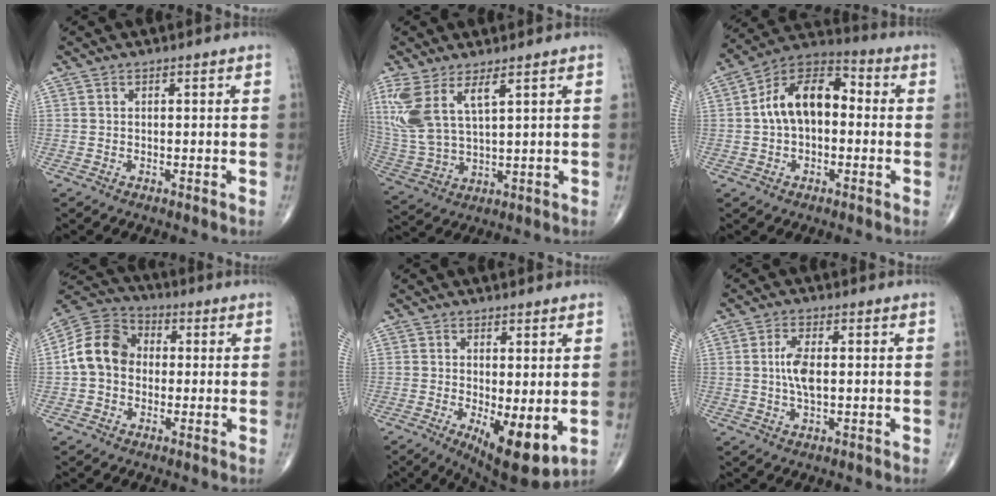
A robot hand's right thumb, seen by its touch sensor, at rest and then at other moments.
{"total": 11.6, "force": [5.4, 4.3, 9.4], "torque": [-0.224, -0.019, 0.122]}
{"total": 13.5, "force": [0.4, 8.4, 10.6], "torque": [-0.165, 0.041, -0.009]}
{"total": 11.2, "force": [0.0, 9.0, 6.6], "torque": [-0.109, 0.032, -0.014]}
{"total": 9.6, "force": [-1.7, 3.4, 8.8], "torque": [-0.130, -0.027, -0.018]}
{"total": 5.1, "force": [0.3, 2.2, 4.7], "torque": [-0.100, 0.001, 0.003]}